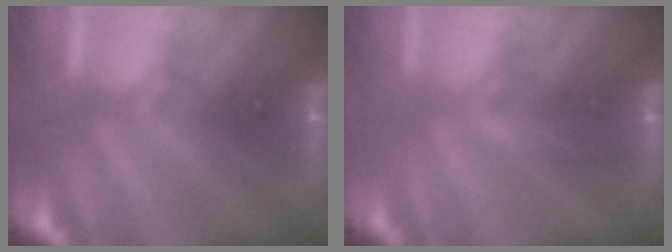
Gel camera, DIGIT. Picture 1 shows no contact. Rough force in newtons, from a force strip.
{"total": 3.5}